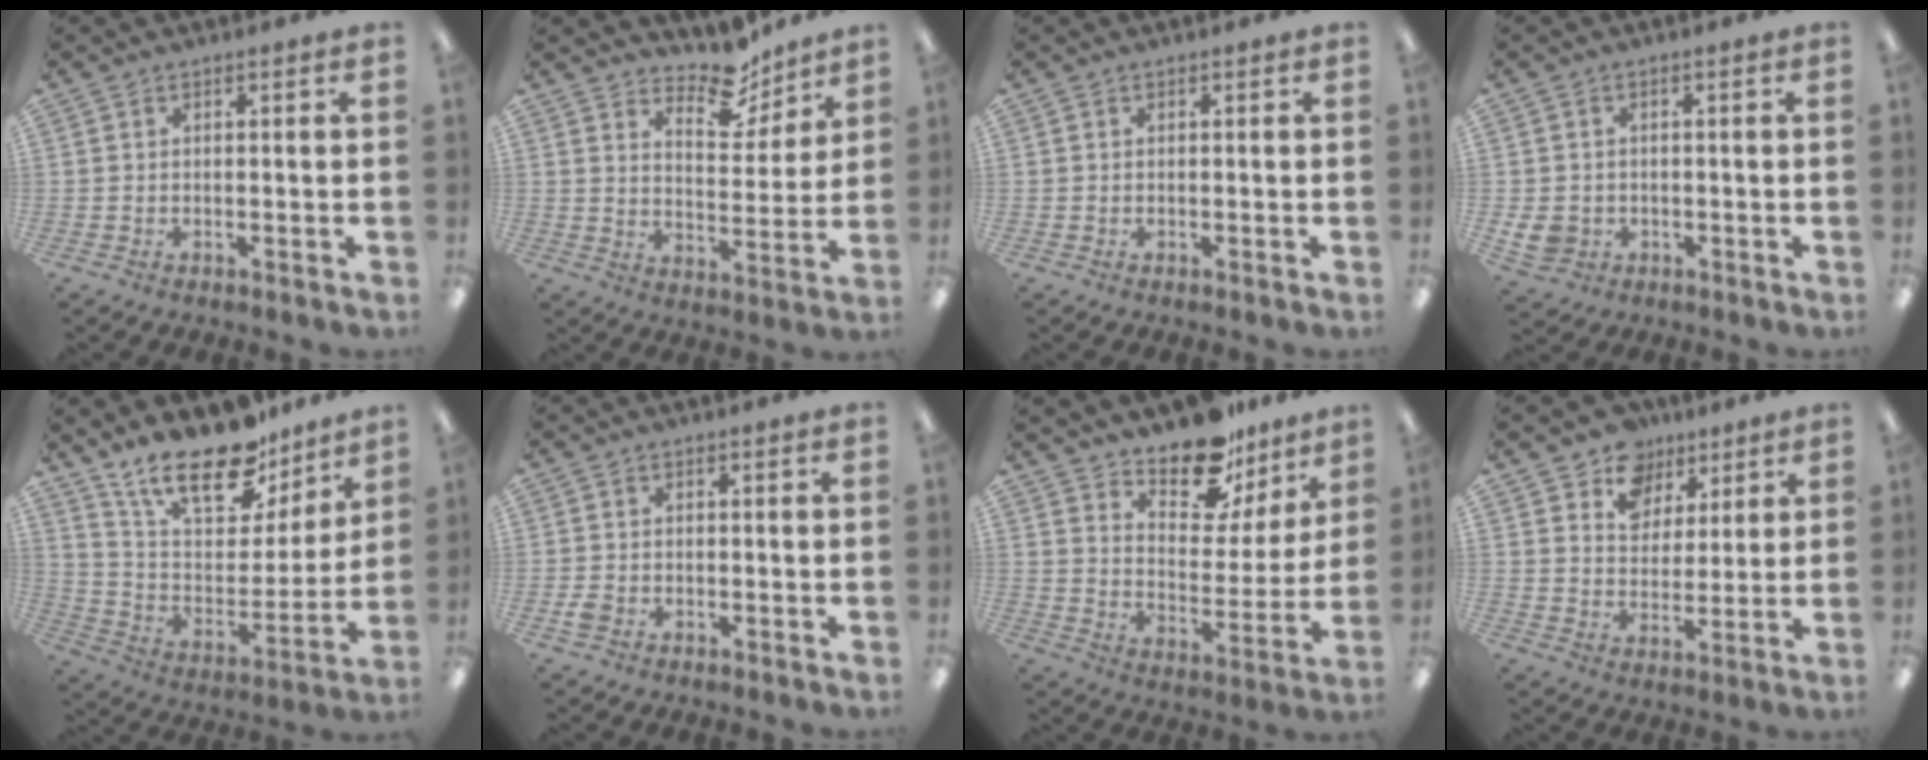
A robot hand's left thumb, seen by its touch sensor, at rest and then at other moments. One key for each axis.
{"total": 10.7, "fx": 8.9, "fy": 4.5, "fz": 3.9, "tx": -0.044, "ty": -0.065, "tz": 0.158}
{"total": 0.0}
{"total": 4.3, "fx": -0.8, "fy": 3.8, "fz": 1.9, "tx": -0.038, "ty": 0.001, "tz": -0.015}
{"total": 21.0, "fx": 16.0, "fy": 8.9, "fz": 10.3, "tx": -0.176, "ty": -0.107, "tz": 0.283}
{"total": 1.9, "fx": -0.8, "fy": 1.4, "fz": 1.0, "tx": -0.023, "ty": 0.001, "tz": -0.016}
{"total": 14.9, "fx": 12.4, "fy": 6.3, "fz": 5.3, "tx": -0.083, "ty": -0.092, "tz": 0.223}
{"total": 10.2, "fx": 6.6, "fy": 7.5, "fz": 1.9, "tx": -0.030, "ty": -0.045, "tz": 0.123}